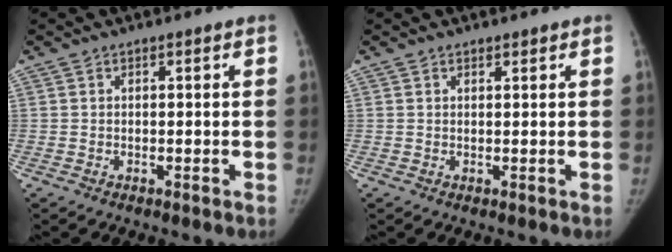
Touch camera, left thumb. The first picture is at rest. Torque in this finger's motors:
{"motor_torque": [-0.32, -0.13, -0.34, 0.08, -0.01]}